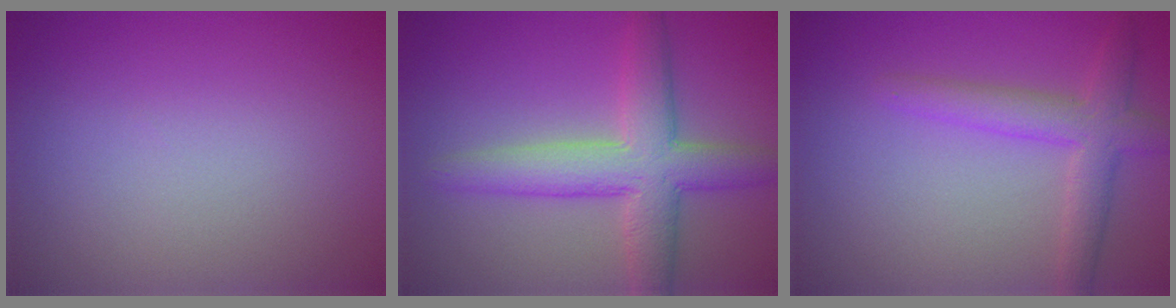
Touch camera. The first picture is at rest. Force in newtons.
{"total": 6.8, "press": 6.8, "slide": 0.1}
{"total": 3.7, "press": 3.7, "slide": 0.2}